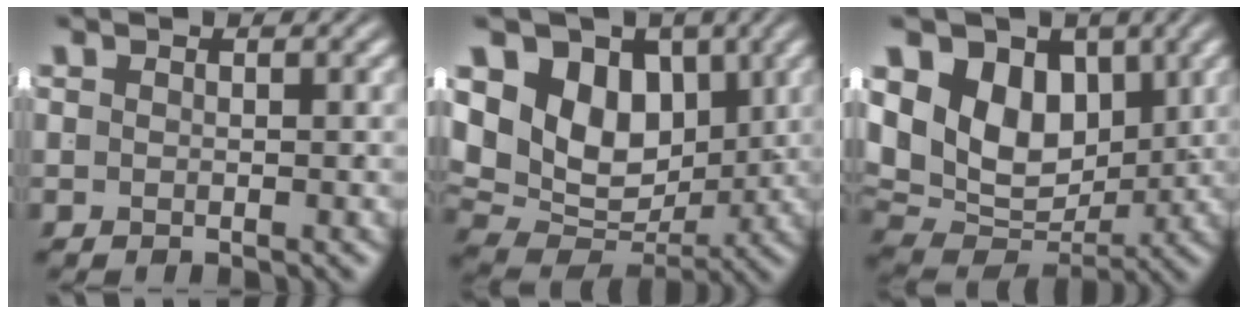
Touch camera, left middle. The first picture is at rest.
{"total": 14.4, "force": [1.3, 11.6, 8.4], "torque": [-0.150, -0.027, 0.022]}
{"total": 12.9, "force": [1.0, 10.3, 7.7], "torque": [-0.139, -0.031, 0.023]}